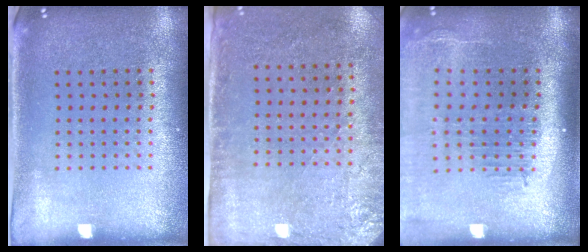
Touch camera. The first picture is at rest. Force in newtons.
{"total": 2.8, "press": 2.3, "slide": 1.6}
{"total": 2.5, "press": 2.0, "slide": 1.5}